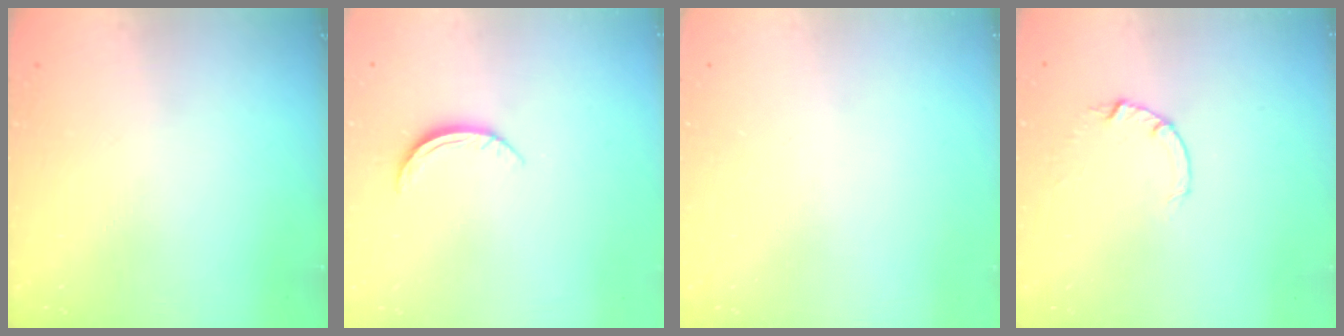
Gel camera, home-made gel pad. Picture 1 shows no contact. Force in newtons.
{"total": 6.1, "press": 6.1, "slide": 0.5}
{"total": 0.0}
{"total": 2.6, "press": 2.6, "slide": 0.4}